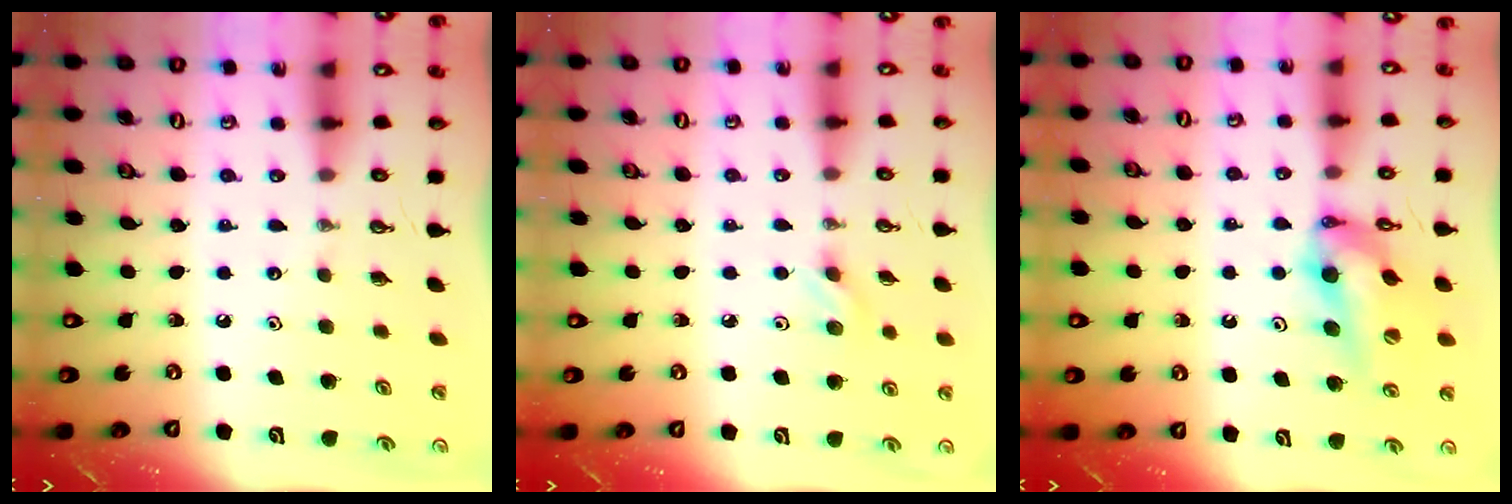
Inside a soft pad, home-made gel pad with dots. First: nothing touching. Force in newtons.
{"total": 5.7, "press": 5.5, "slide": 1.6}
{"total": 11.7, "press": 11.7, "slide": 1.2}